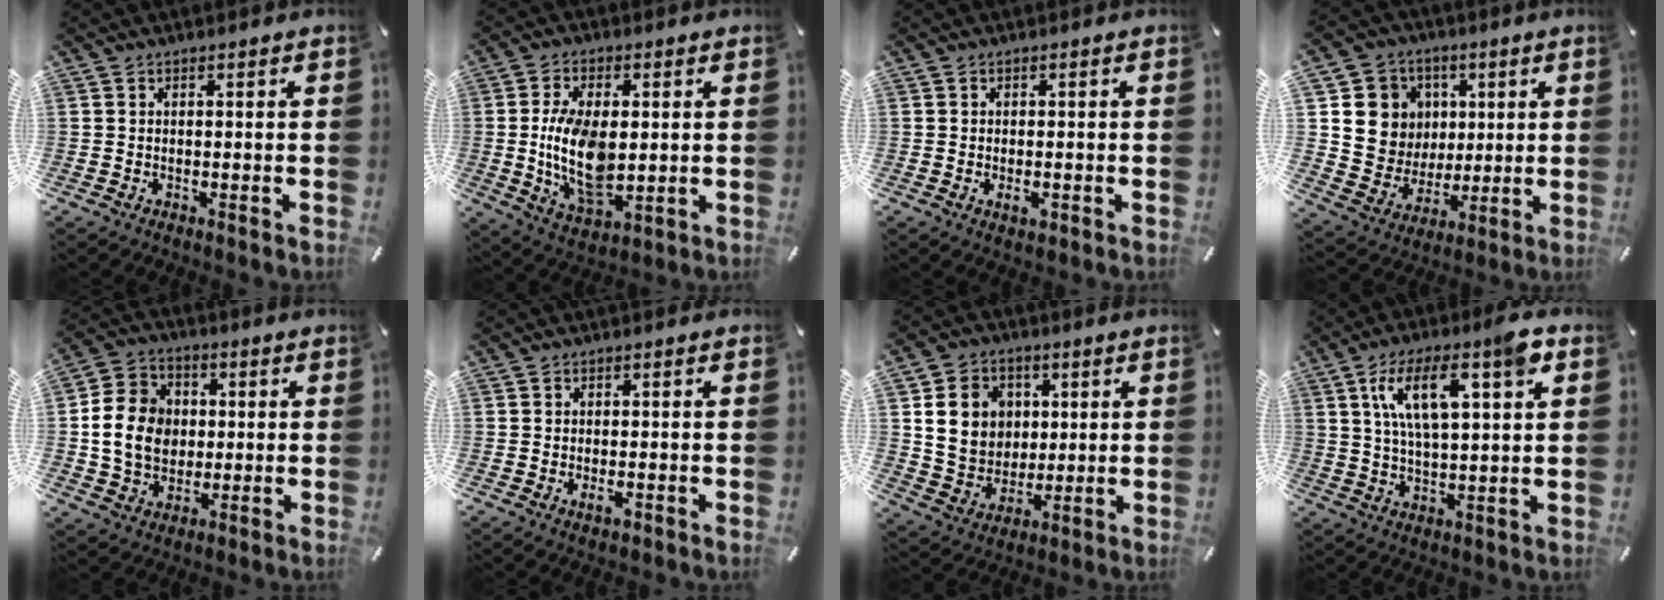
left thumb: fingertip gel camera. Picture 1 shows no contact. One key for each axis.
{"total": 14.0, "fx": 0.1, "fy": 8.1, "fz": 11.4, "tx": -0.235, "ty": -0.010, "tz": 0.003}
{"total": 1.9, "fx": -0.6, "fy": 1.2, "fz": 1.4, "tx": -0.025, "ty": 0.001, "tz": -0.009}
{"total": 12.1, "fx": 2.5, "fy": 11.7, "fz": 1.8, "tx": -0.027, "ty": -0.013, "tz": 0.059}
{"total": 11.7, "fx": 0.0, "fy": 10.2, "fz": 5.6, "tx": -0.113, "ty": 0.013, "tz": 0.001}
{"total": 2.0, "fx": -0.7, "fy": 1.1, "fz": 1.5, "tx": -0.026, "ty": 0.002, "tz": -0.012}
{"total": 12.1, "fx": 2.5, "fy": 10.8, "fz": 4.8, "tx": -0.094, "ty": 0.005, "tz": 0.053}
{"total": 13.6, "fx": 6.5, "fy": 4.7, "fz": 11.0, "tx": -0.192, "ty": -0.002, "tz": 0.109}